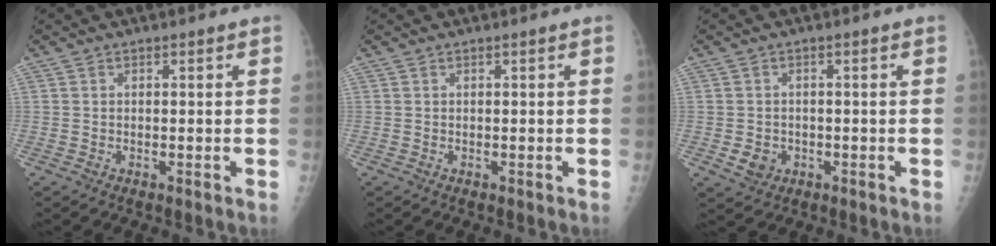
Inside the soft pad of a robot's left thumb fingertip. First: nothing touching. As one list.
[{"total": 0.0}, {"total": 3.1, "force": [-0.8, 2.7, 1.4], "torque": [-0.015, 0.003, -0.006]}]